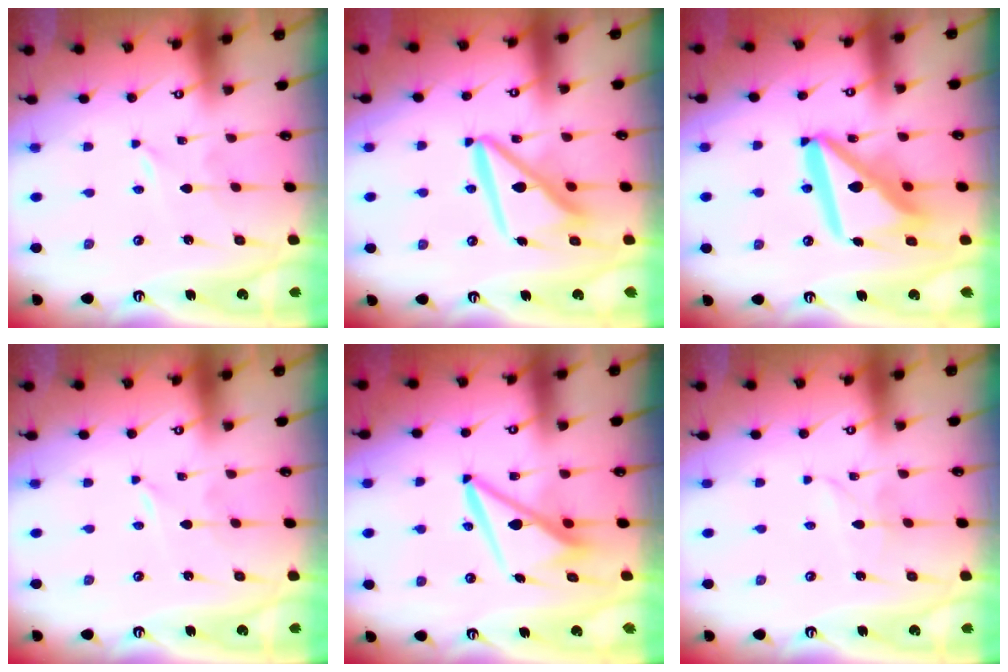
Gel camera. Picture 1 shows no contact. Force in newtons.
{"total": 12.1, "press": 12.0, "slide": 1.5}
{"total": 16.9, "press": 16.8, "slide": 2.0}
{"total": 0.0}
{"total": 9.2, "press": 9.1, "slide": 1.6}
{"total": 2.7, "press": 2.7, "slide": 0.3}